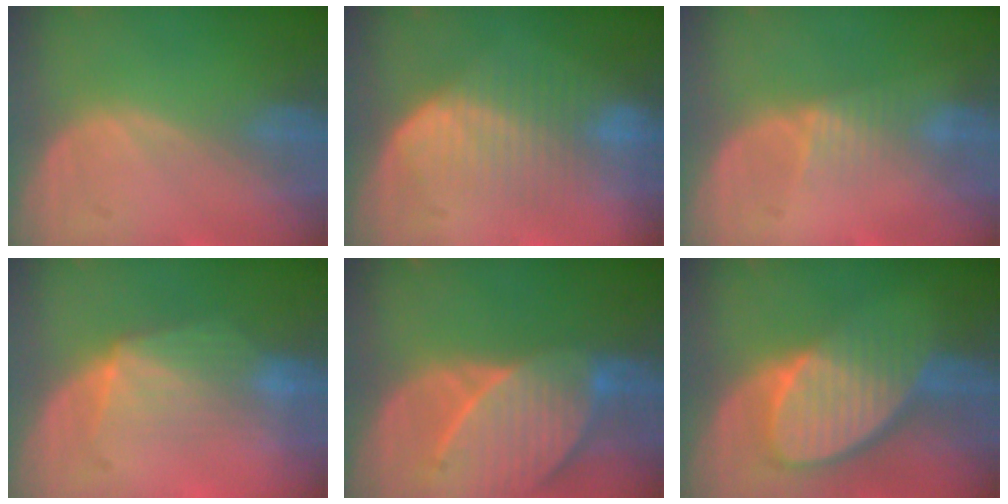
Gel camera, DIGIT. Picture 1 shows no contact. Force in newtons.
{"total": 7.5, "press": 7.2, "slide": 2.1}
{"total": 2.6, "press": 2.4, "slide": 0.9}
{"total": 6.9, "press": 6.3, "slide": 2.9}
{"total": 9.6, "press": 8.7, "slide": 4.0}
{"total": 9.2, "press": 8.2, "slide": 4.1}